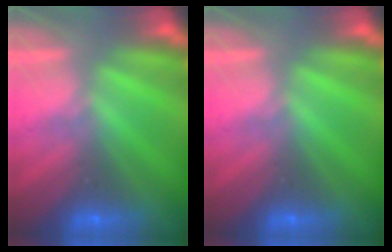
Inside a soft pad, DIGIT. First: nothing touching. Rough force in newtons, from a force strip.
{"total": 0.0}